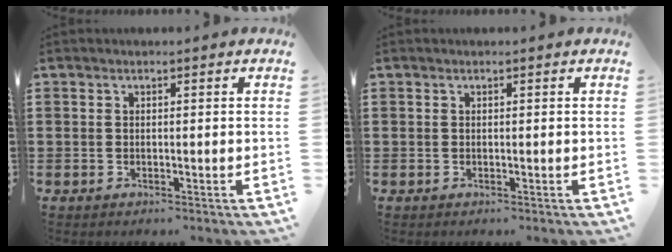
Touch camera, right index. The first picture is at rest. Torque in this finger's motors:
{"motor_torque": [-0.02, 0.02, 0.00, 0.00]}